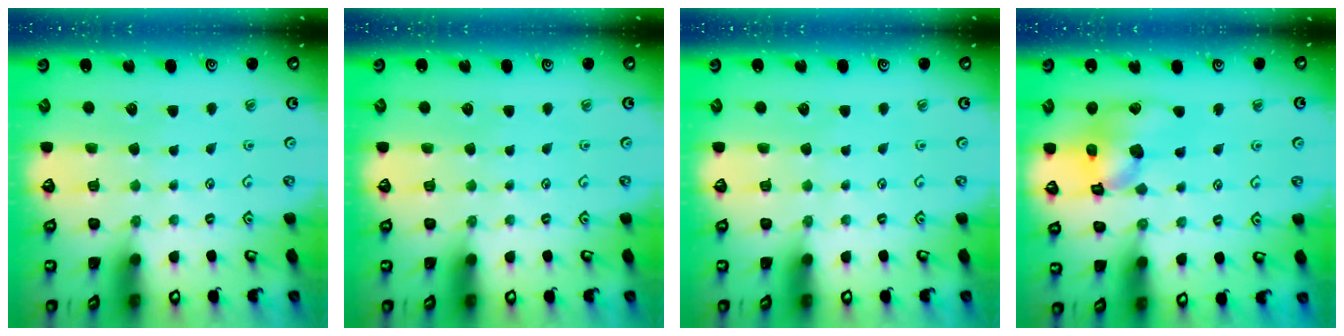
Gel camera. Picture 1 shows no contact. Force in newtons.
{"total": 0.0}
{"total": 0.0}
{"total": 13.6, "press": 13.5, "slide": 2.1}